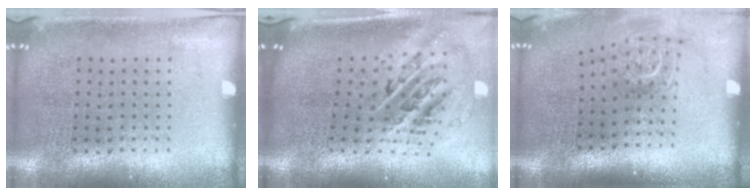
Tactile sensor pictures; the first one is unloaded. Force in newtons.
{"total": 2.4, "press": 1.6, "slide": 1.7}
{"total": 1.9, "press": 1.3, "slide": 1.4}